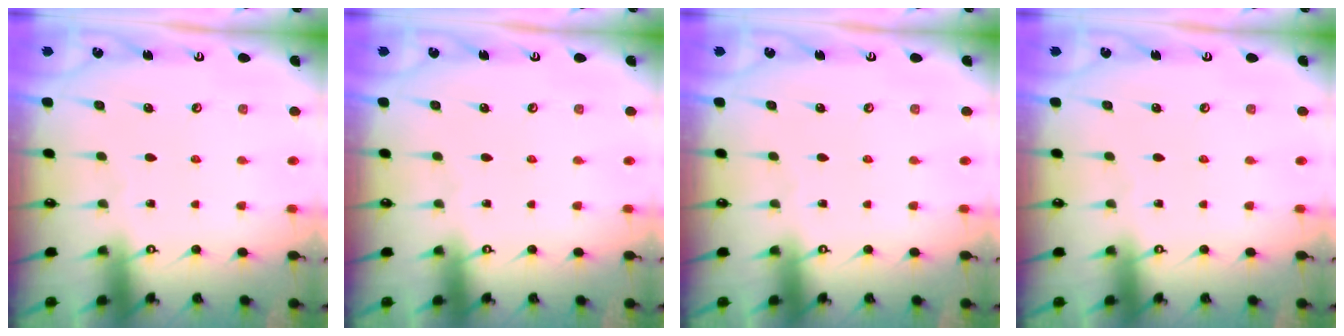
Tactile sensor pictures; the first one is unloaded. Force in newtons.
{"total": 0.0}
{"total": 0.0}
{"total": 0.0}